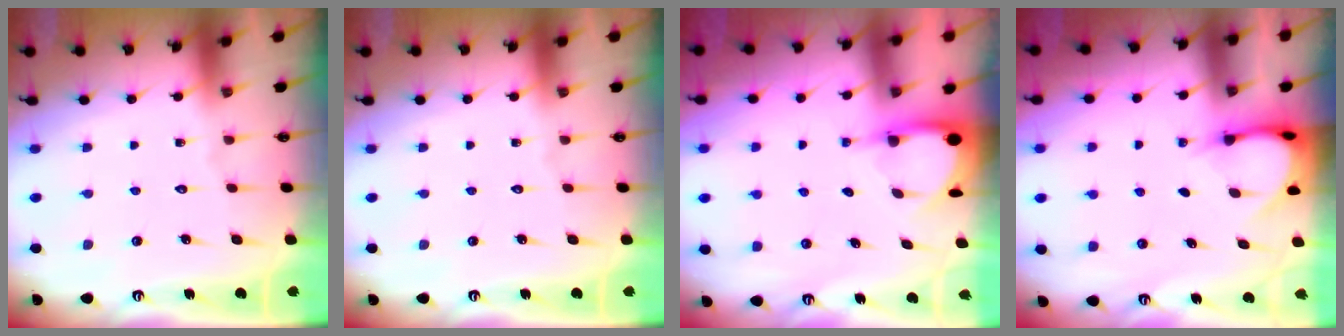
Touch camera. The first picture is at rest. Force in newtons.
{"total": 0.0}
{"total": 3.4, "press": 3.4, "slide": 0.2}
{"total": 3.9, "press": 3.9, "slide": 0.3}